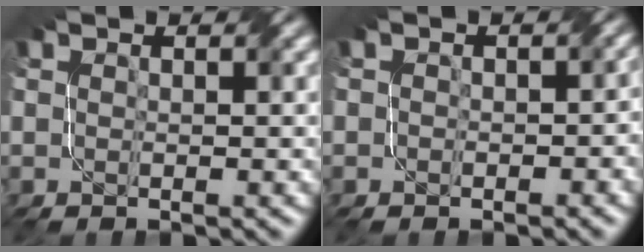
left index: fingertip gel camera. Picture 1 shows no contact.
{"total": 2.6, "force": [0.0, 2.0, 1.7], "torque": [-0.009, -0.003, -0.004]}